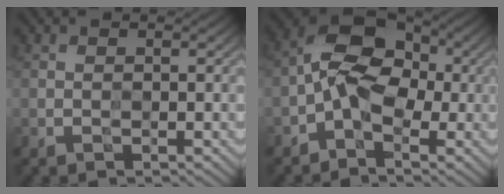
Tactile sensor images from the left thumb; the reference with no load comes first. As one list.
[{"total": 7.4, "force": [-1.4, 4.7, 5.6], "torque": [-0.104, 0.022, -0.046]}]